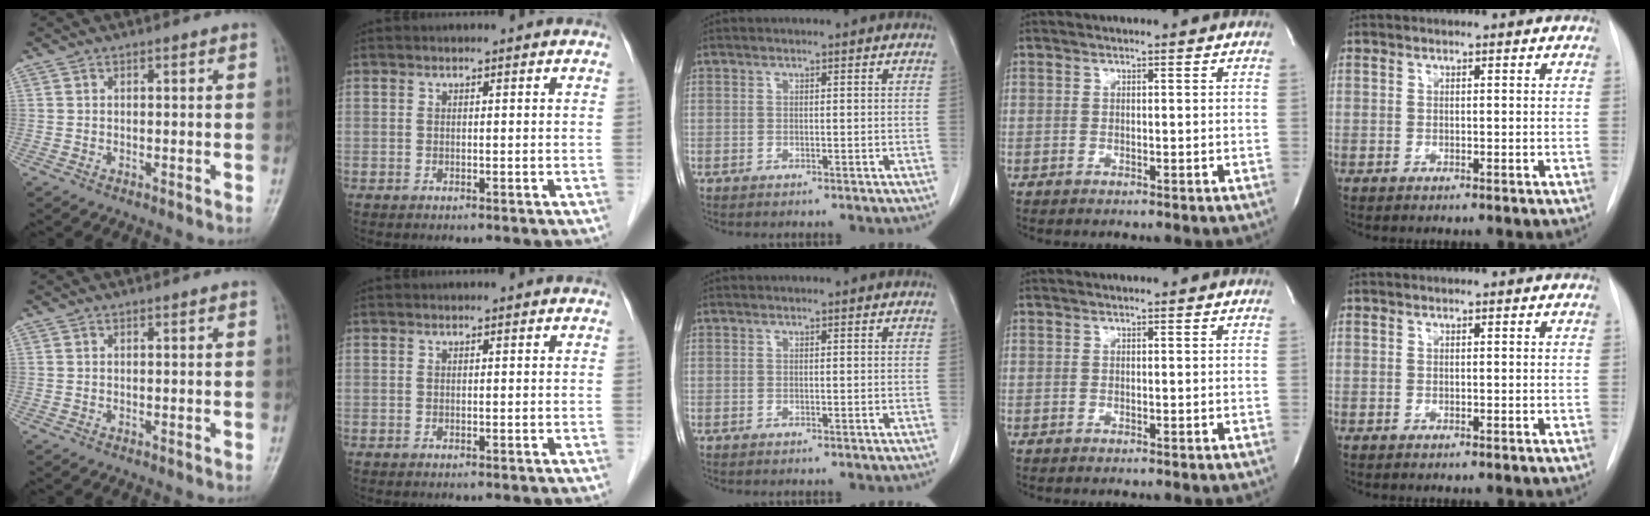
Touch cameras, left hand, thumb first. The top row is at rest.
{}